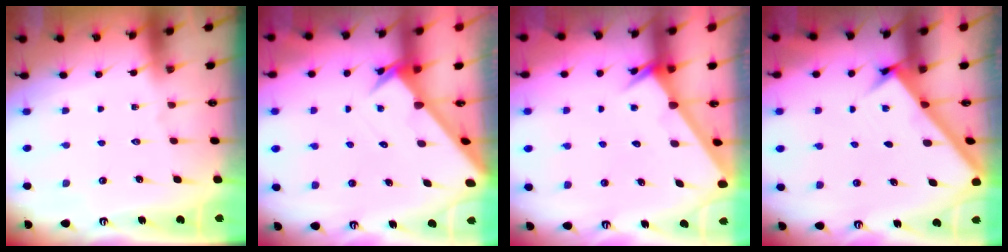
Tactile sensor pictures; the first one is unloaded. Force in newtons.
{"total": 2.7, "press": 2.7, "slide": 0.1}
{"total": 2.6, "press": 2.6, "slide": 0.0}
{"total": 2.9, "press": 2.9, "slide": 0.4}